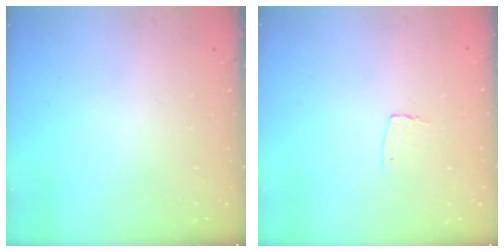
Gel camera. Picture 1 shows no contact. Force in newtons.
{"total": 3.8, "press": 3.8, "slide": 0.2}